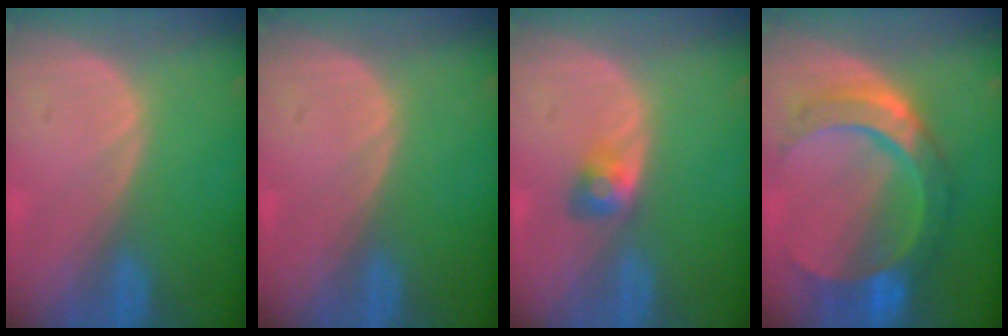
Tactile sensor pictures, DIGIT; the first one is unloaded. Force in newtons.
{"total": 0.0}
{"total": 2.7, "press": 2.5, "slide": 1.1}
{"total": 9.8, "press": 9.8, "slide": 0.9}